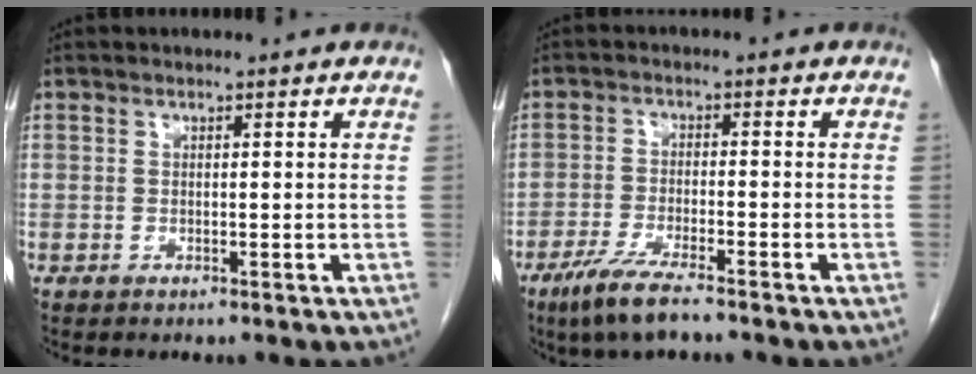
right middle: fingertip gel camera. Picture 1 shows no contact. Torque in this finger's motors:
{"motor_torque": [0.69, -0.54, 0.09, 0.07]}